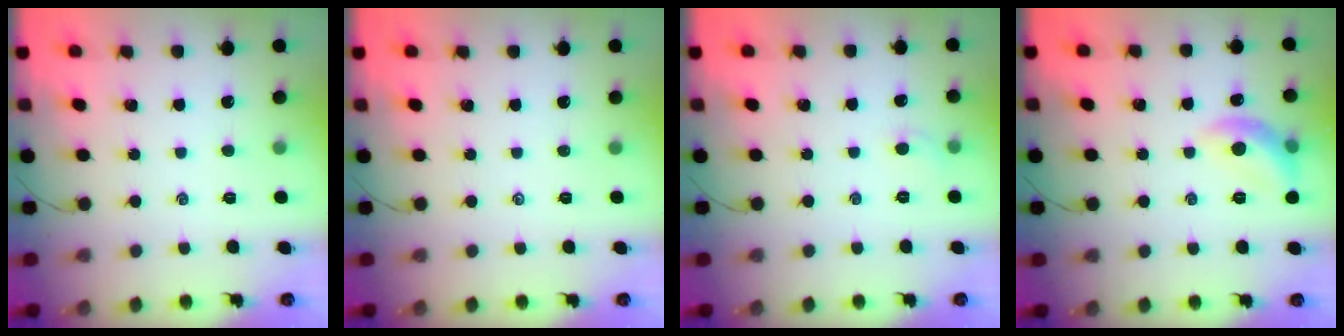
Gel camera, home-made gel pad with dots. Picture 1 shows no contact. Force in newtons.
{"total": 0.0}
{"total": 3.4, "press": 3.2, "slide": 1.1}
{"total": 10.1, "press": 10.1, "slide": 0.2}